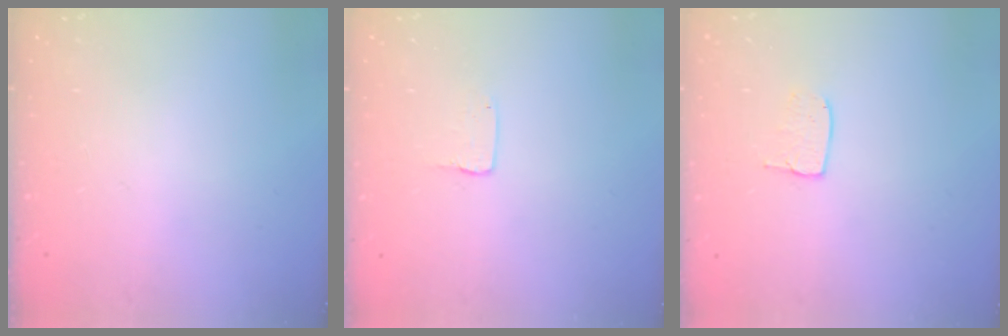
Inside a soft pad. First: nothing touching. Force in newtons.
{"total": 2.0, "press": 2.0, "slide": 0.2}
{"total": 5.5, "press": 5.5, "slide": 0.3}